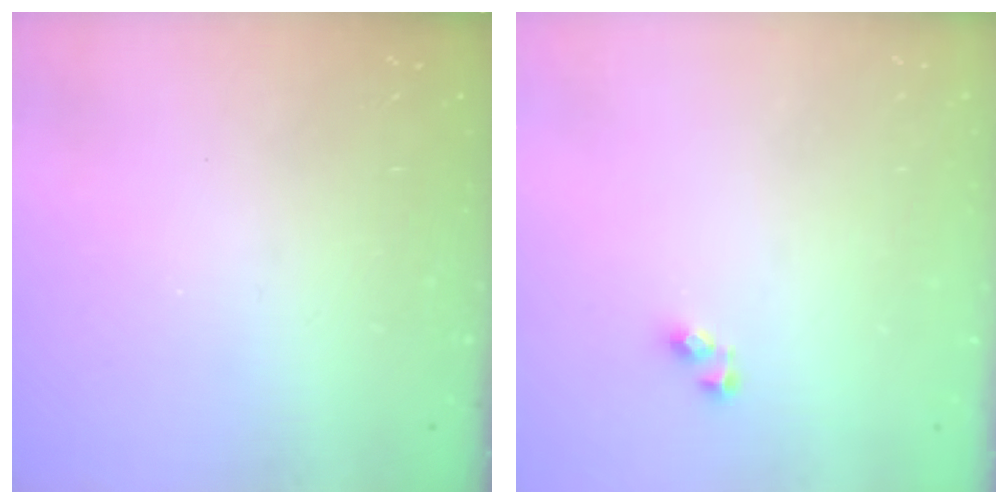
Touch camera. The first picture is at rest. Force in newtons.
{"total": 3.7, "press": 3.7, "slide": 0.1}